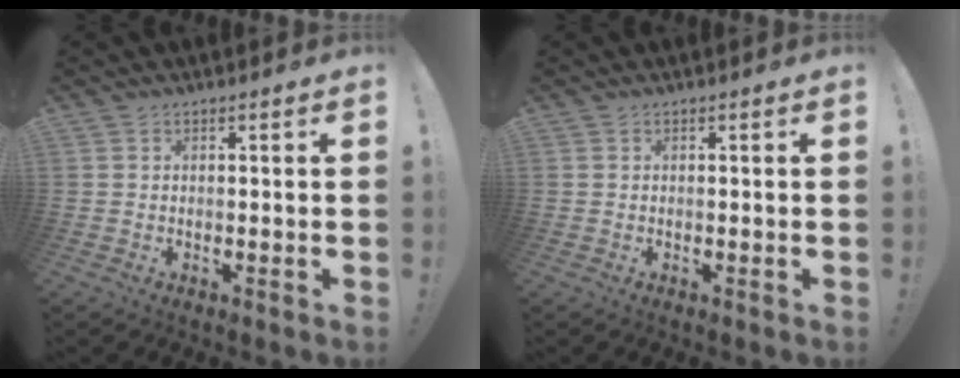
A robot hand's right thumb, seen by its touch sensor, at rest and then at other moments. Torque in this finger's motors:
{"motor_torque": [-0.03, 0.03, 0.00, 0.00, 0.00]}